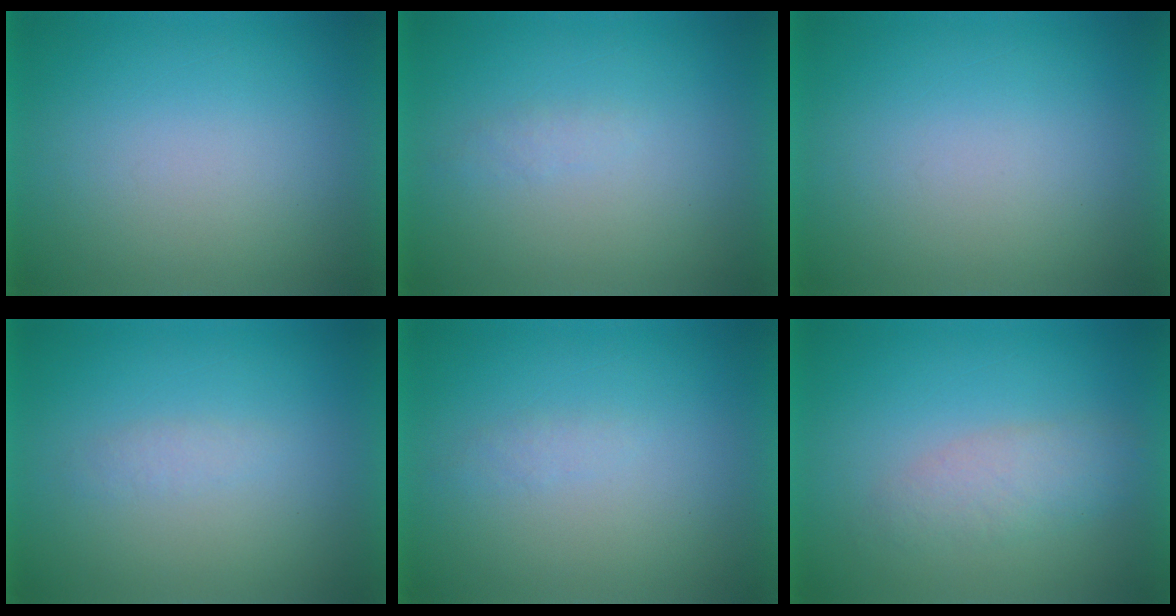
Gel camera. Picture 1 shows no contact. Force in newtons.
{"total": 1.2}
{"total": 0.0}
{"total": 1.4}
{"total": 1.2}
{"total": 2.9}